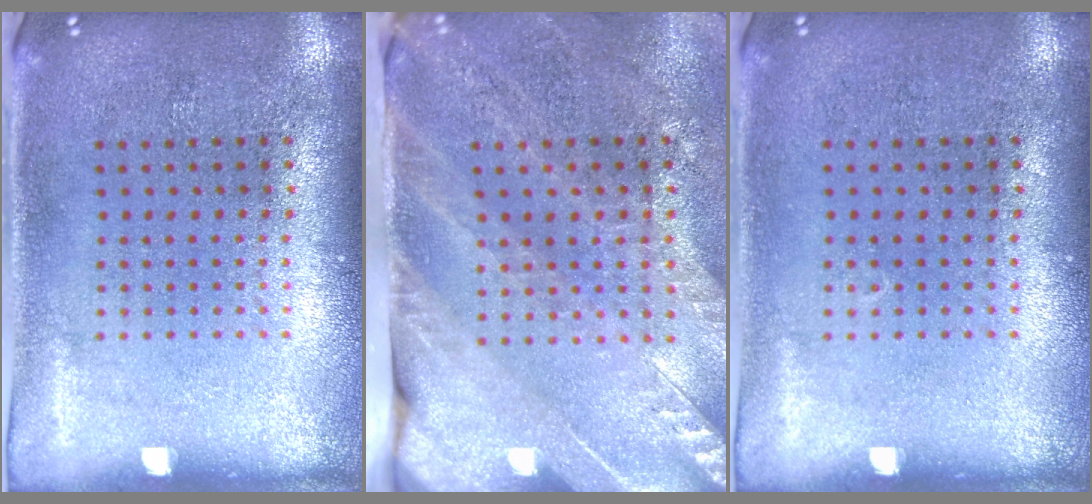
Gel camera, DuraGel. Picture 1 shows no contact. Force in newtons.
{"total": 3.5, "press": 2.9, "slide": 1.9}
{"total": 0.0}